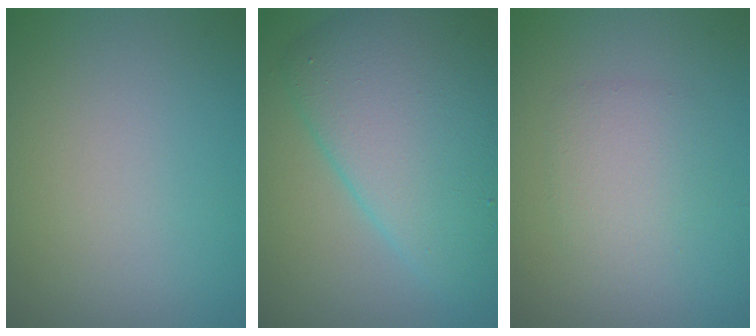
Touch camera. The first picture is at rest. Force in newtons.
{"total": 9.3, "press": 9.3, "slide": 0.1}
{"total": 2.3, "press": 2.3, "slide": 0.1}